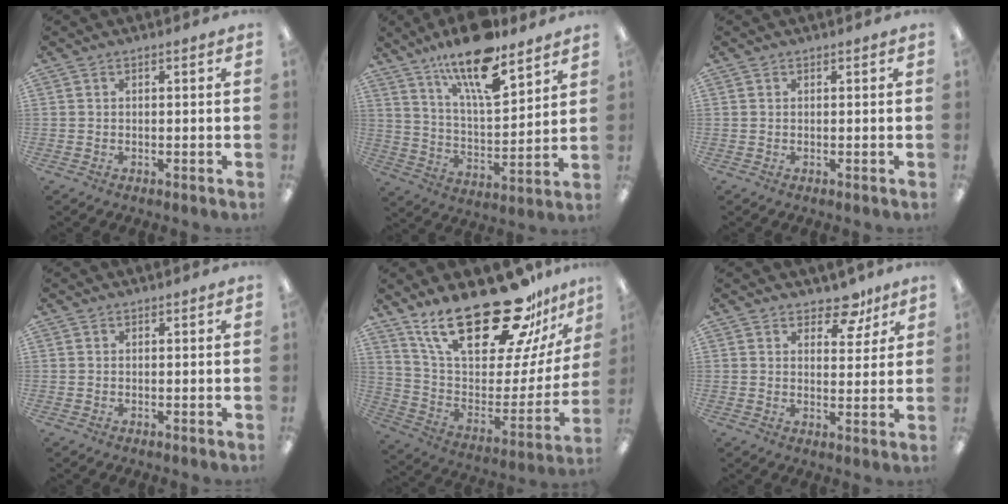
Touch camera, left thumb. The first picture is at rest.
{"total": 17.6, "force": [12.8, 5.2, 11.0], "torque": [-0.185, -0.076, 0.212]}
{"total": 0.0}
{"total": 0.0}
{"total": 28.6, "force": [19.9, 9.7, 18.1], "torque": [-0.303, -0.135, 0.344]}
{"total": 7.4, "force": [5.5, 4.0, 3.1], "torque": [-0.031, -0.029, 0.093]}